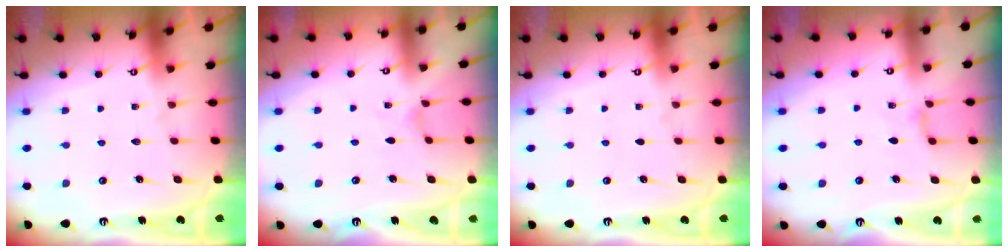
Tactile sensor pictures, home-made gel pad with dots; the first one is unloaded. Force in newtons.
{"total": 0.0}
{"total": 0.0}
{"total": 3.3, "press": 3.2, "slide": 0.5}